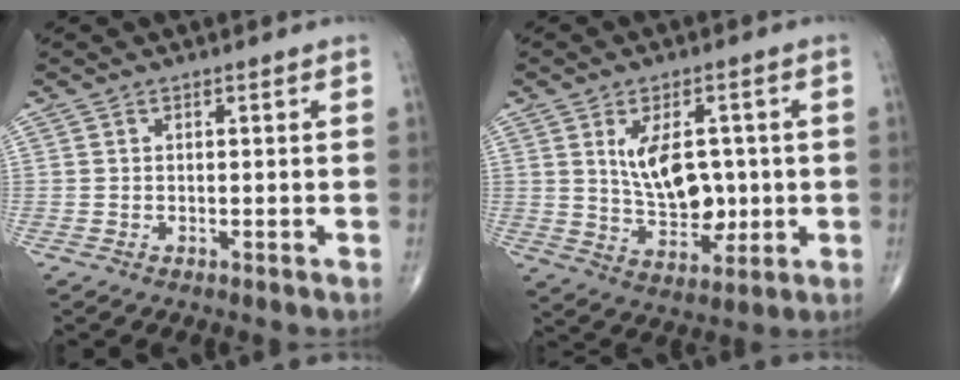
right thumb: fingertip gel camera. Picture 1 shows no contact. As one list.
[{"total": 10.9, "force": [1.4, 6.6, 8.5], "torque": [-0.114, -0.010, 0.040]}]